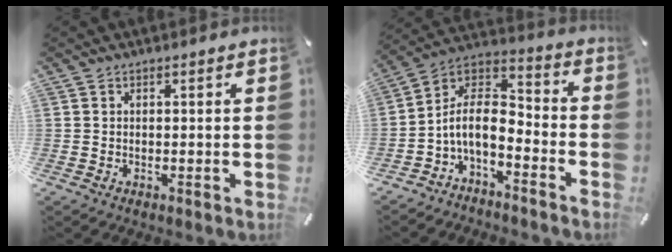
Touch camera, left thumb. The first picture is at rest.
{"total": 9.4, "force": [-4.4, 5.1, 6.6], "torque": [-0.149, 0.002, -0.091]}